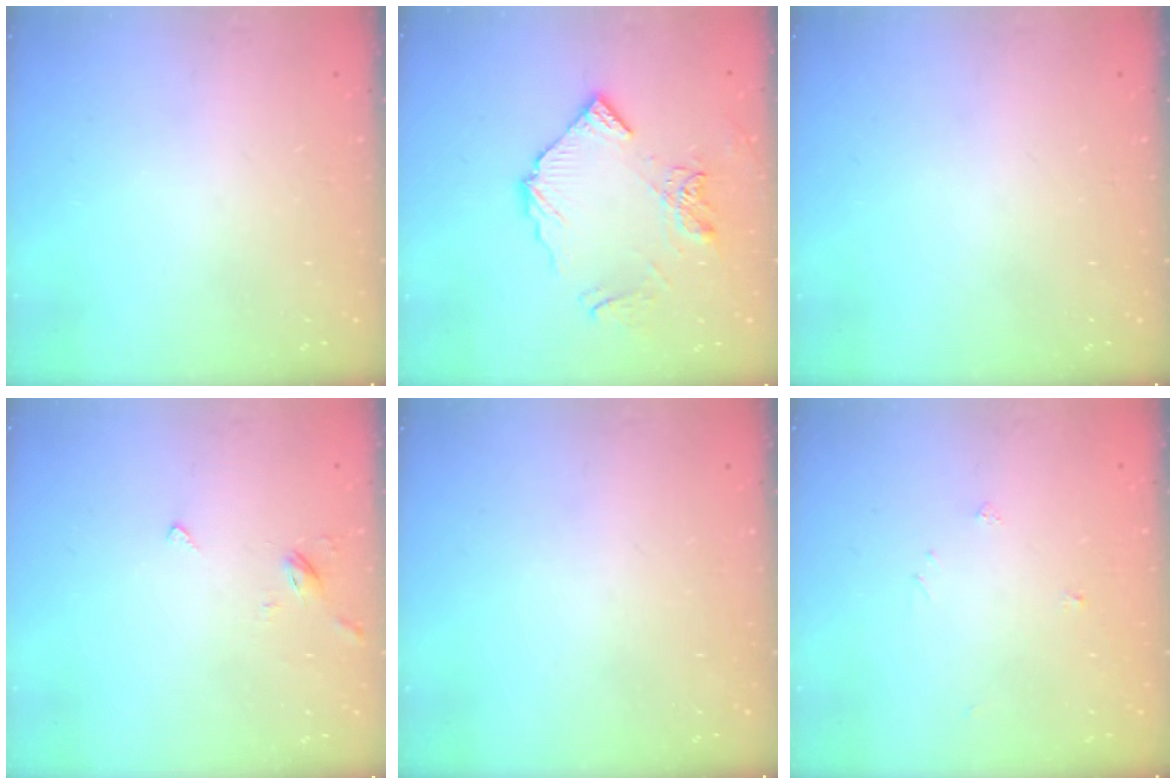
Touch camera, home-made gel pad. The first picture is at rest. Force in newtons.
{"total": 11.6, "press": 11.5, "slide": 1.3}
{"total": 0.0}
{"total": 2.7, "press": 2.6, "slide": 0.7}
{"total": 0.0}
{"total": 3.6, "press": 3.6, "slide": 0.5}